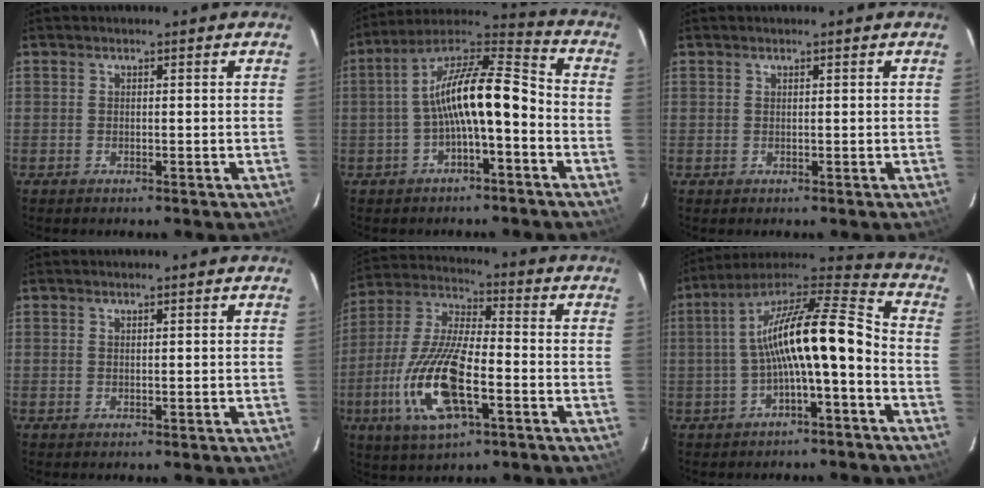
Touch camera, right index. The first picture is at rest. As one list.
[{"total": 13.4, "force": [-3.0, 3.7, 12.5], "torque": [-0.225, 0.030, -0.054]}, {"total": 0.7, "force": [0.3, 0.7, 0.0], "torque": [0.006, 0.005, 0.004]}, {"total": 0.6, "force": [0.5, 0.1, 0.4], "torque": [-0.004, 0.003, 0.010]}, {"total": 17.5, "force": [-5.9, 6.1, 15.3], "torque": [-0.329, -0.013, -0.115]}, {"total": 16.4, "force": [-3.3, 3.5, 15.6], "torque": [-0.274, 0.031, -0.057]}]